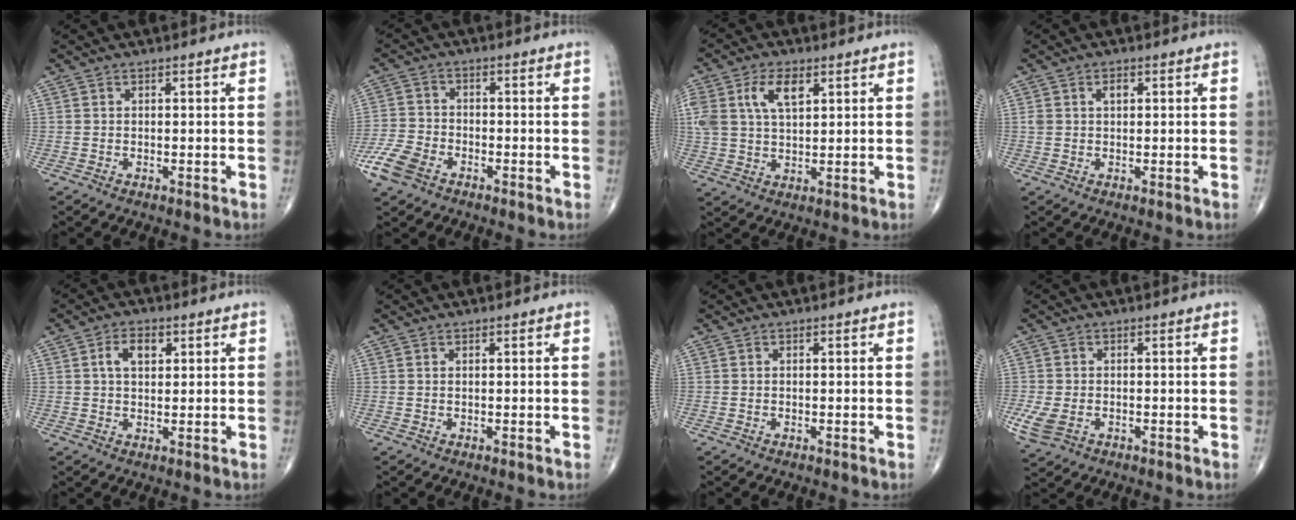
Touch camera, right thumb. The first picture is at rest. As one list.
[{"total": 7.4, "force": [-4.3, 4.5, 4.0], "torque": [-0.091, 0.012, -0.088]}, {"total": 10.1, "force": [3.9, 5.6, 7.5], "torque": [-0.157, 0.001, 0.078]}, {"total": 2.4, "force": [0.8, 1.6, 1.7], "torque": [-0.027, 0.006, 0.015]}, {"total": 4.8, "force": [1.6, 2.9, 3.5], "torque": [-0.054, 0.003, 0.025]}, {"total": 0.0}, {"total": 0.0}, {"total": 5.1, "force": [-1.5, 3.5, 3.5], "torque": [-0.086, -0.002, -0.023]}]